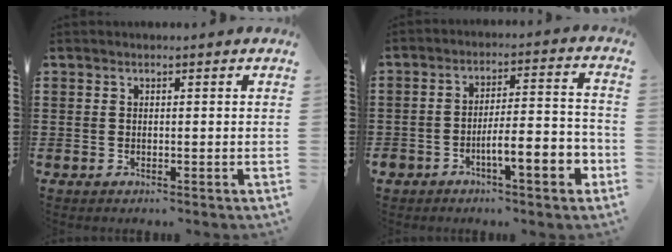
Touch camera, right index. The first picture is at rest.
{"total": 7.8, "force": [-3.9, 2.1, 6.4], "torque": [-0.087, 0.000, -0.070]}